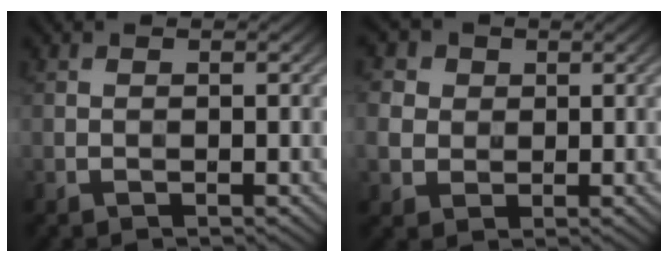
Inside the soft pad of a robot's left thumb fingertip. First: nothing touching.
{"total": 4.4, "force": [0.9, 4.1, 1.3], "torque": [-0.058, 0.007, 0.003]}